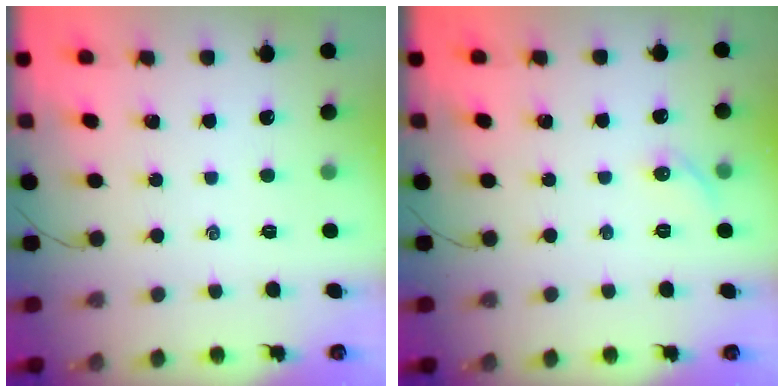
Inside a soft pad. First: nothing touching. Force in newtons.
{"total": 5.2, "press": 5.0, "slide": 1.3}